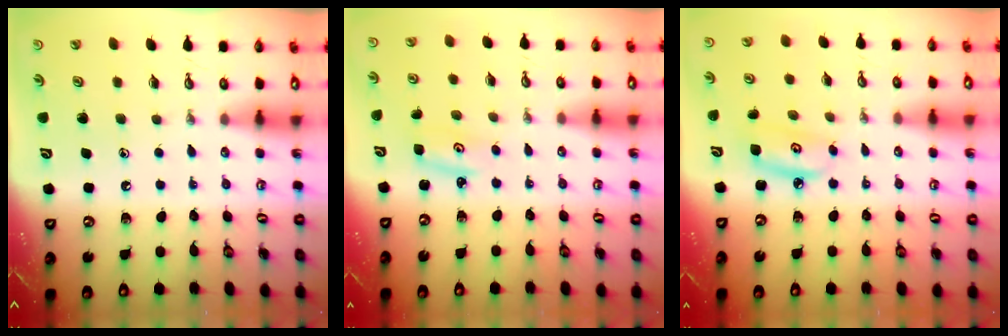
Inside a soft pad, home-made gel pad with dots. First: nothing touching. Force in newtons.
{"total": 2.7, "press": 2.7, "slide": 0.3}
{"total": 5.6, "press": 5.5, "slide": 0.4}